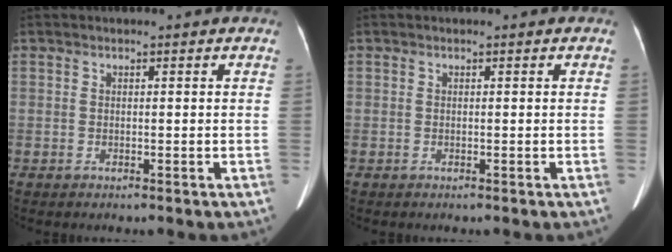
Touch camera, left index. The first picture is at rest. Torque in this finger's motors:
{"motor_torque": [0.00, 0.00, 0.00, 0.00]}